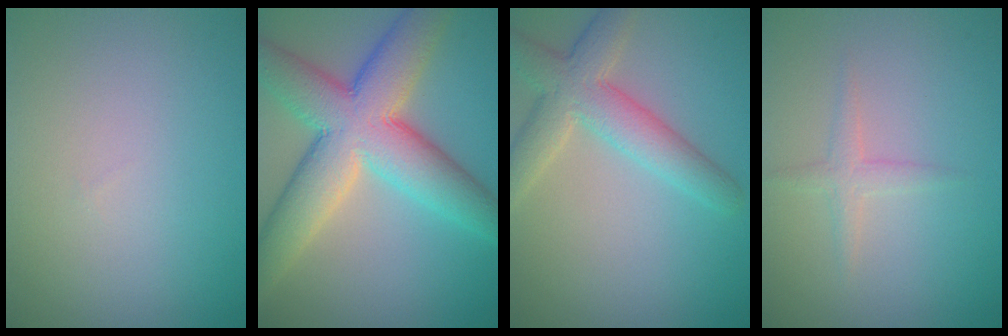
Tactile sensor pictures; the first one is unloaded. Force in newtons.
{"total": 10.7, "press": 10.7, "slide": 0.5}
{"total": 5.2, "press": 5.2, "slide": 0.4}
{"total": 1.4, "press": 1.4, "slide": 0.1}